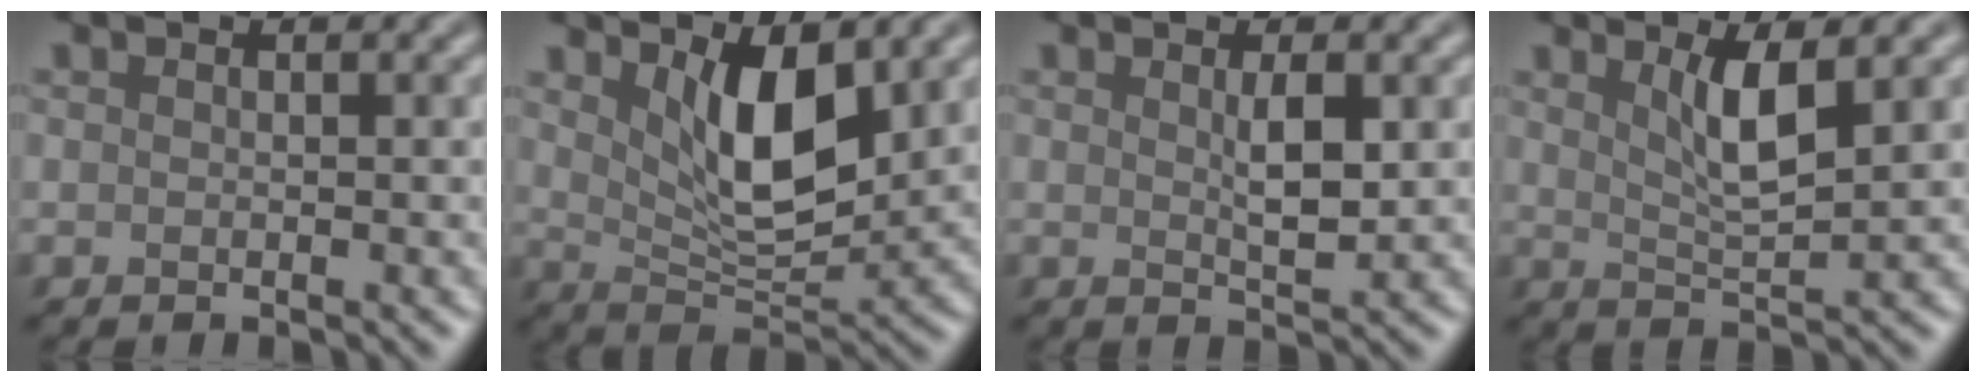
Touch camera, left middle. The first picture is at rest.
{"total": 6.3, "force": [2.5, 2.6, 5.2], "torque": [-0.096, -0.013, 0.049]}
{"total": 2.4, "force": [0.6, 0.6, 2.2], "torque": [-0.044, -0.003, 0.012]}
{"total": 3.6, "force": [1.5, 0.8, 3.1], "torque": [-0.058, -0.003, 0.030]}